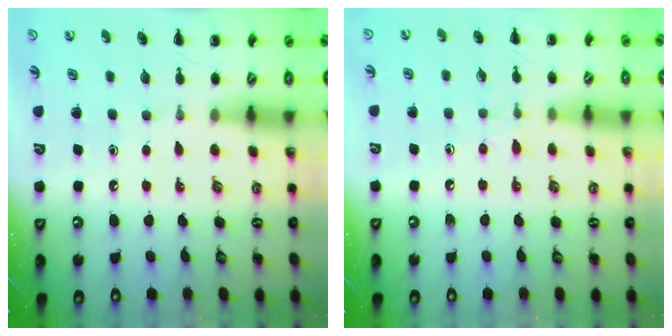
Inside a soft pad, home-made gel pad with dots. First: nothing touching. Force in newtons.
{"total": 6.4, "press": 6.1, "slide": 2.2}